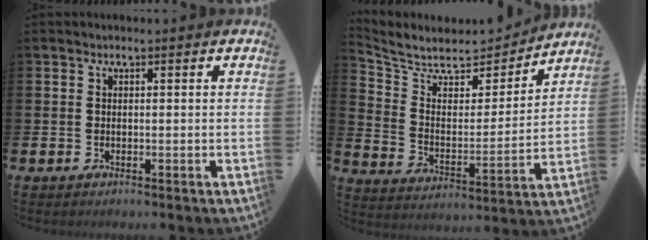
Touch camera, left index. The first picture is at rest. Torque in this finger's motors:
{"motor_torque": [-1.06, -1.08, -0.58, -0.02]}